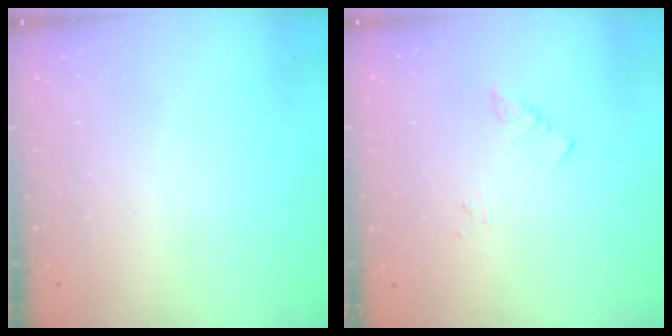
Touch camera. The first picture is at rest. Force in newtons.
{"total": 4.0, "press": 3.9, "slide": 0.5}